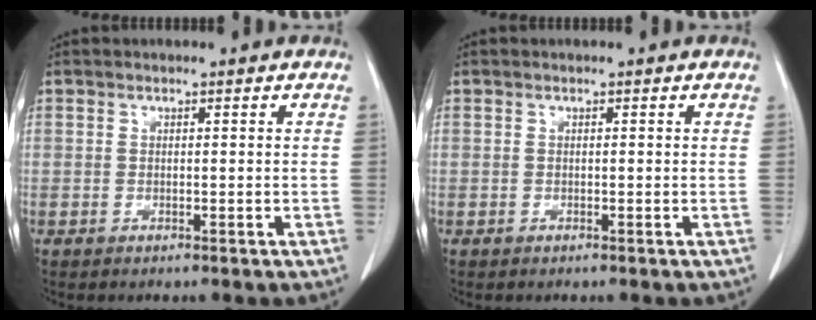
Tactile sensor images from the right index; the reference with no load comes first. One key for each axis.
{"total": 0.0}